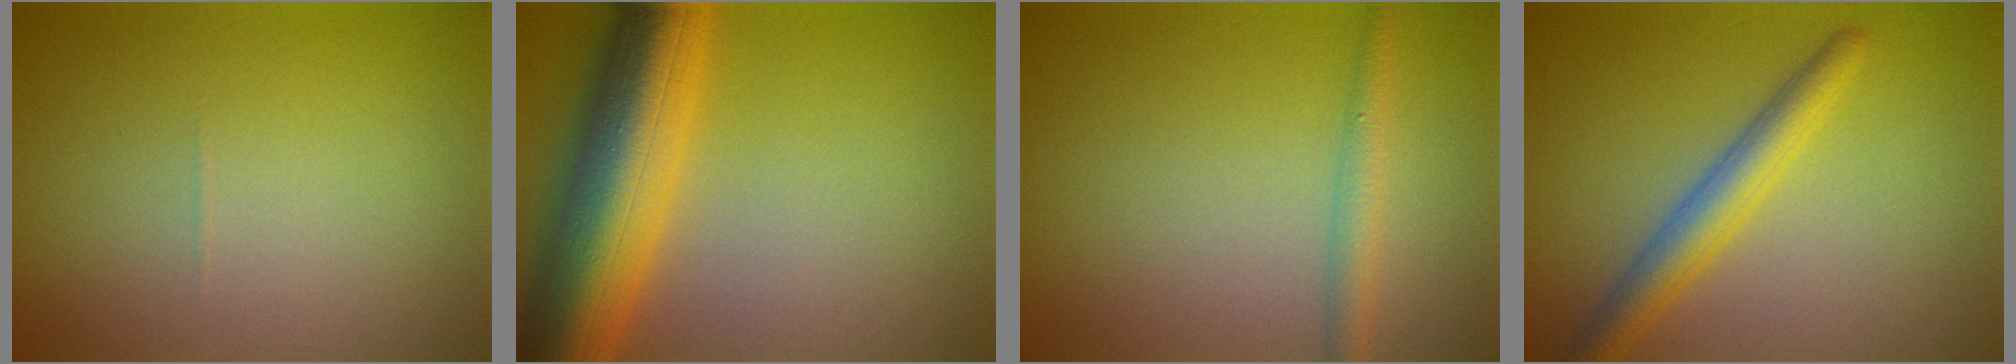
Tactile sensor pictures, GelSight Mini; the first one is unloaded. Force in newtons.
{"total": 11.7, "press": 11.7, "slide": 0.2}
{"total": 2.0, "press": 2.0, "slide": 0.0}
{"total": 3.8, "press": 3.8, "slide": 0.1}